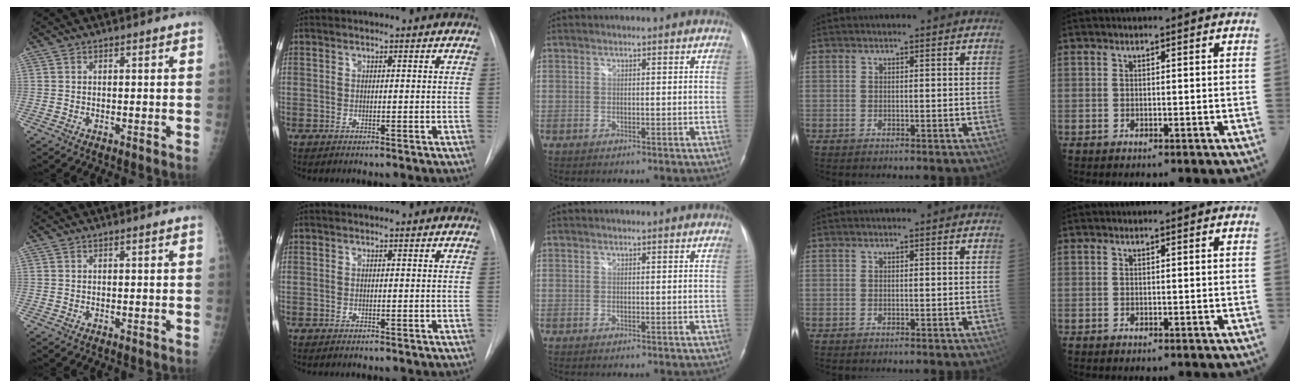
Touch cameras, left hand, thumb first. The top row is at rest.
{}